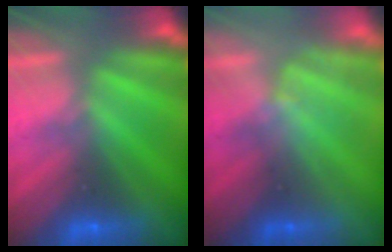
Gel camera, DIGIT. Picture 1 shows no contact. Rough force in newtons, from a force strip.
{"total": 1.3}